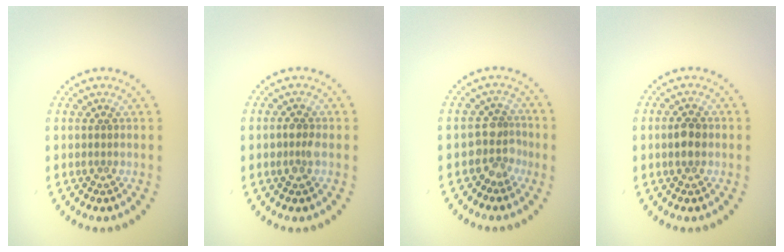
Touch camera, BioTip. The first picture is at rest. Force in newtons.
{"total": 1.2, "press": 1.1, "slide": 0.1}
{"total": 2.5, "press": 1.9, "slide": 1.6}
{"total": 2.0, "press": 2.0, "slide": 0.1}